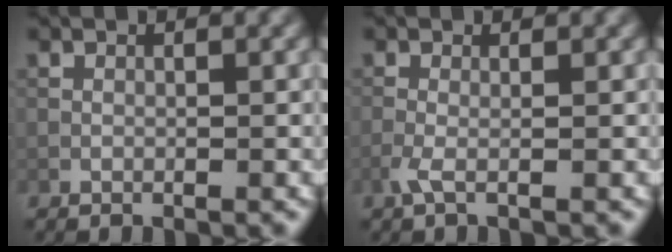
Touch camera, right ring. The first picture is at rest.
{"total": 1.4, "force": [-0.5, 0.1, 1.3], "torque": [-0.033, 0.000, -0.015]}